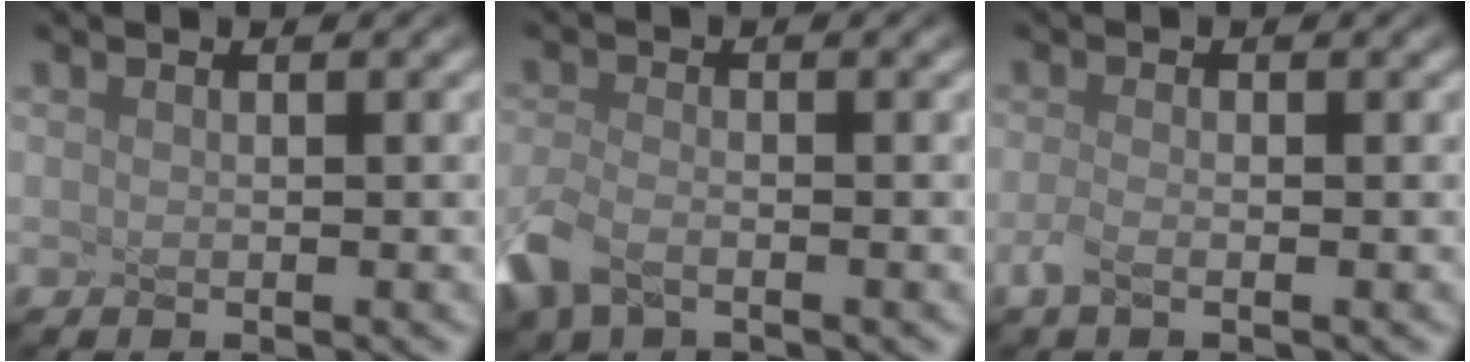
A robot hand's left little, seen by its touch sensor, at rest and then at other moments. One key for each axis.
{"total": 3.1, "fx": -3.0, "fy": 0.1, "fz": 1.0, "tx": -0.070, "ty": -0.011, "tz": -0.026}
{"total": 1.9, "fx": -1.7, "fy": -0.7, "fz": 0.2, "tx": -0.038, "ty": -0.003, "tz": 0.004}